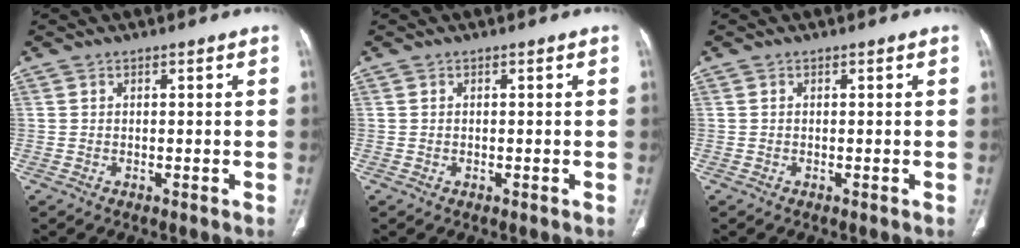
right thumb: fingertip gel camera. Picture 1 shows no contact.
{"total": 0.0}
{"total": 0.0}